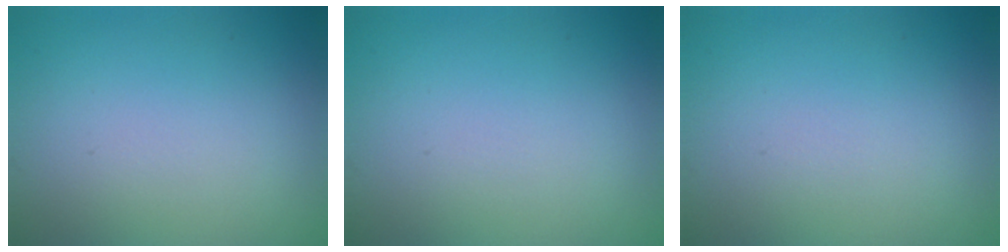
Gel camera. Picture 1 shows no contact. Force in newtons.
{"total": 0.0}
{"total": 0.0}